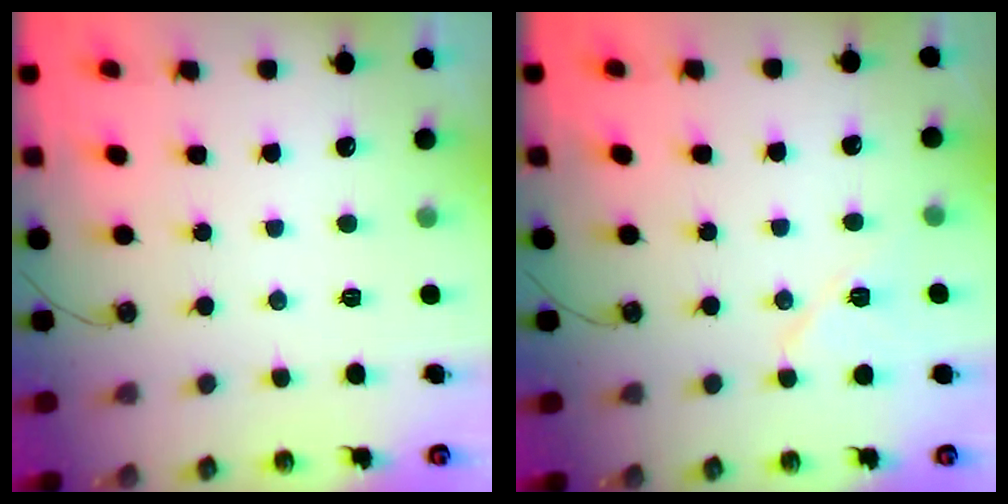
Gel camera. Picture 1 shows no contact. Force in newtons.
{"total": 7.9, "press": 7.9, "slide": 0.8}